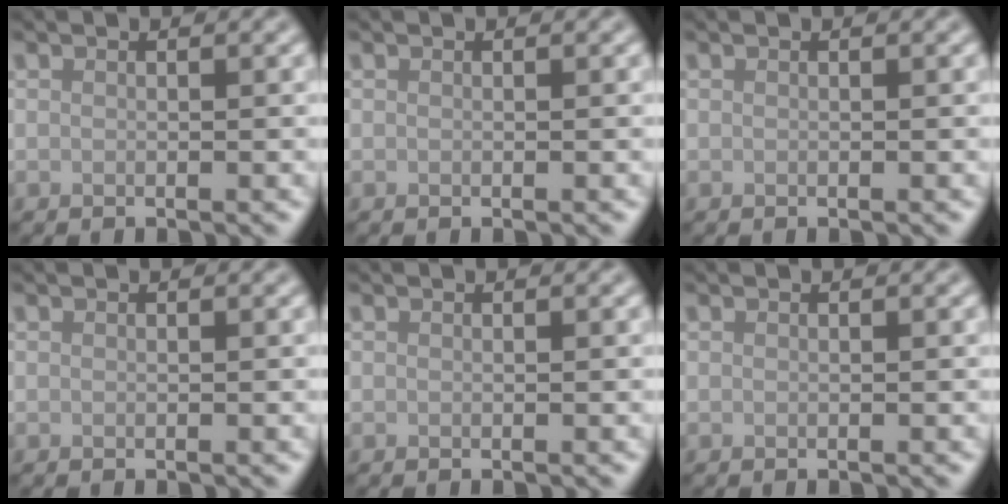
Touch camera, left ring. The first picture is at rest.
{"total": 0.0}
{"total": 0.0}
{"total": 0.0}
{"total": 0.0}
{"total": 0.0}